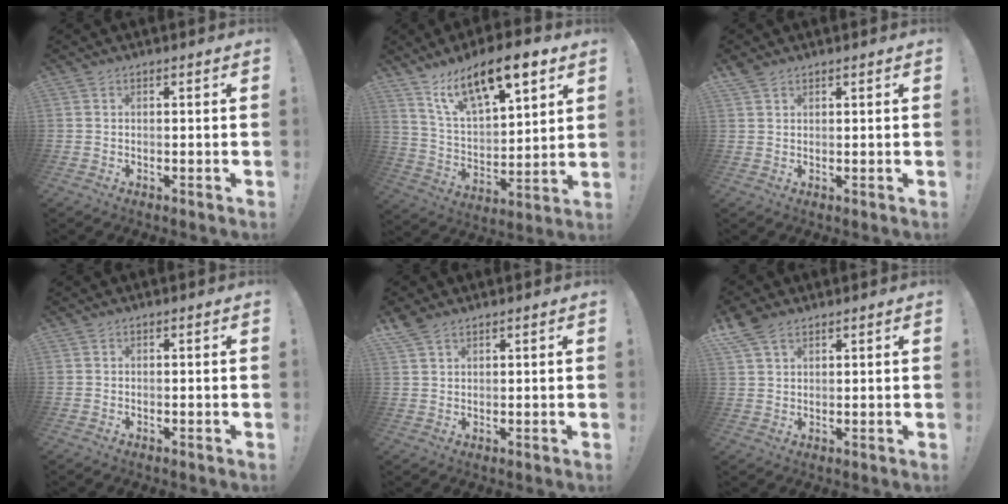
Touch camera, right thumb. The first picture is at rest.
{"total": 16.2, "force": [10.5, 6.0, 10.7], "torque": [-0.183, -0.067, 0.181]}
{"total": 2.2, "force": [1.9, 0.9, 0.7], "torque": [-0.007, -0.010, 0.035]}
{"total": 0.5, "force": [0.0, 0.5, -0.1], "torque": [-0.003, 0.004, 0.002]}
{"total": 4.0, "force": [3.3, 1.5, 1.7], "torque": [-0.029, -0.016, 0.064]}
{"total": 6.4, "force": [4.5, 3.3, 3.1], "torque": [-0.060, -0.014, 0.090]}